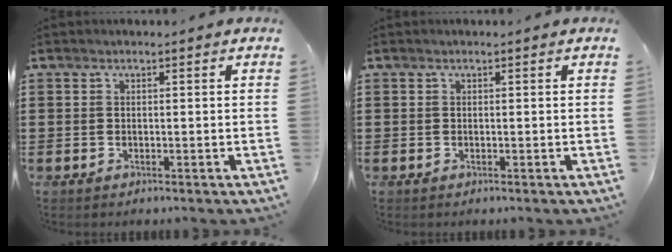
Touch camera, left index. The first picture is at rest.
{"total": 0.0}